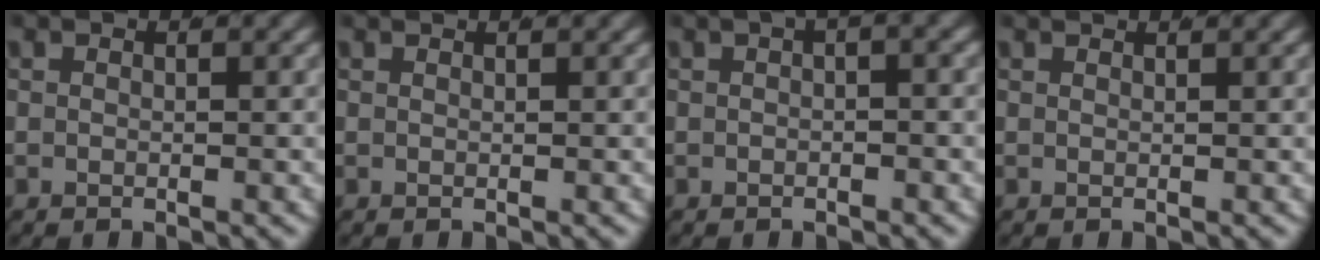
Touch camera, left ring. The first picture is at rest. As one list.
[{"total": 0.9, "force": [0.8, -0.5, 0.2], "torque": [0.005, -0.001, 0.015]}, {"total": 1.3, "force": [0.4, 0.1, 1.3], "torque": [-0.013, 0.009, 0.006]}, {"total": 1.3, "force": [1.1, -0.5, 0.3], "torque": [0.005, -0.002, 0.020]}]